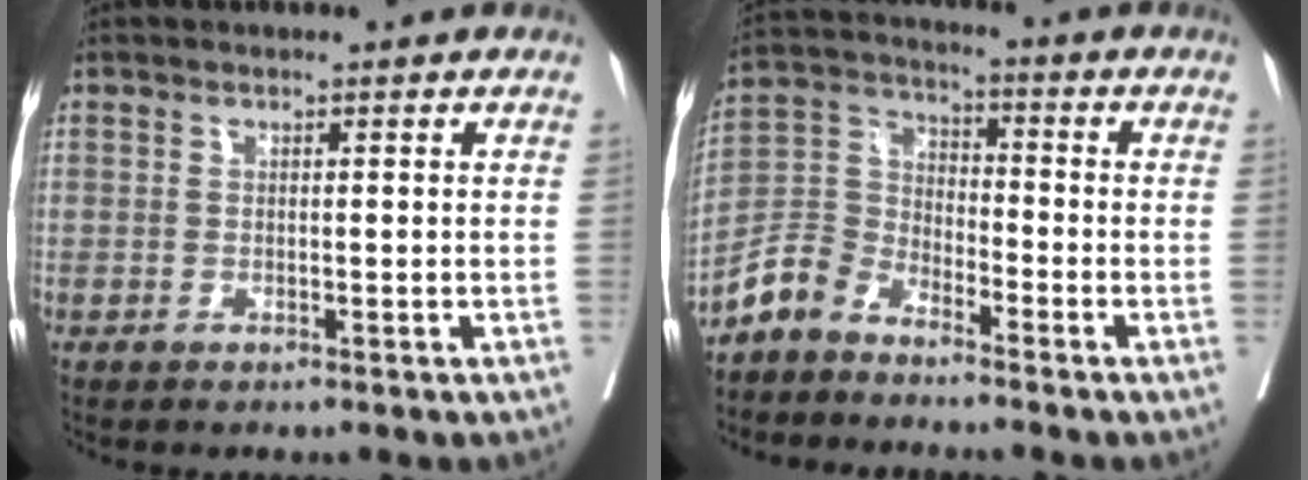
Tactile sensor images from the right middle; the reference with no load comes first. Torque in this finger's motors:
{"motor_torque": [0.73, -0.74, 0.16, 0.06]}